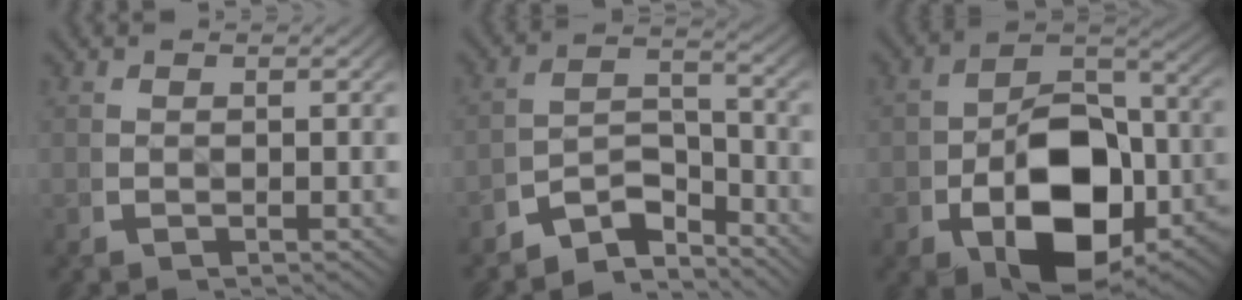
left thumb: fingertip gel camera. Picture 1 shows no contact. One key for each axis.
{"total": 6.8, "fx": -4.1, "fy": 3.8, "fz": 3.8, "tx": -0.061, "ty": -0.027, "tz": -0.066}
{"total": 15.2, "fx": -3.2, "fy": 9.2, "fz": 11.6, "tx": -0.202, "ty": -0.054, "tz": -0.025}